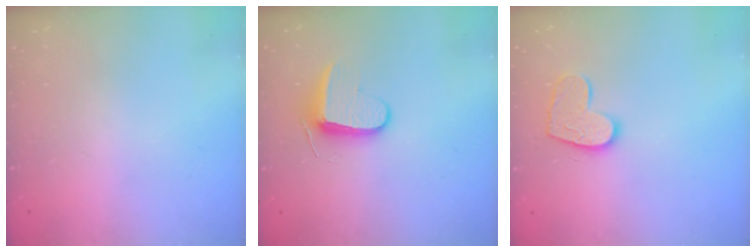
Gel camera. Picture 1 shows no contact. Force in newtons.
{"total": 8.7, "press": 8.7, "slide": 0.5}
{"total": 11.7, "press": 11.7, "slide": 0.8}